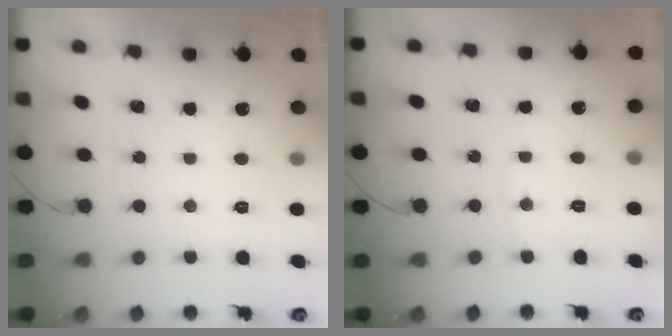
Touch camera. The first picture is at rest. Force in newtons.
{"total": 4.1, "press": 4.1, "slide": 0.4}